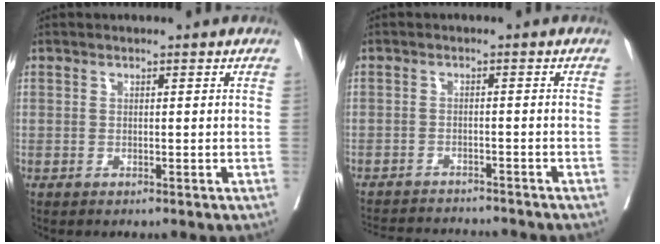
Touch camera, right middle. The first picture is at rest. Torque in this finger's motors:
{"motor_torque": [0.61, -0.76, 0.06, 0.05]}